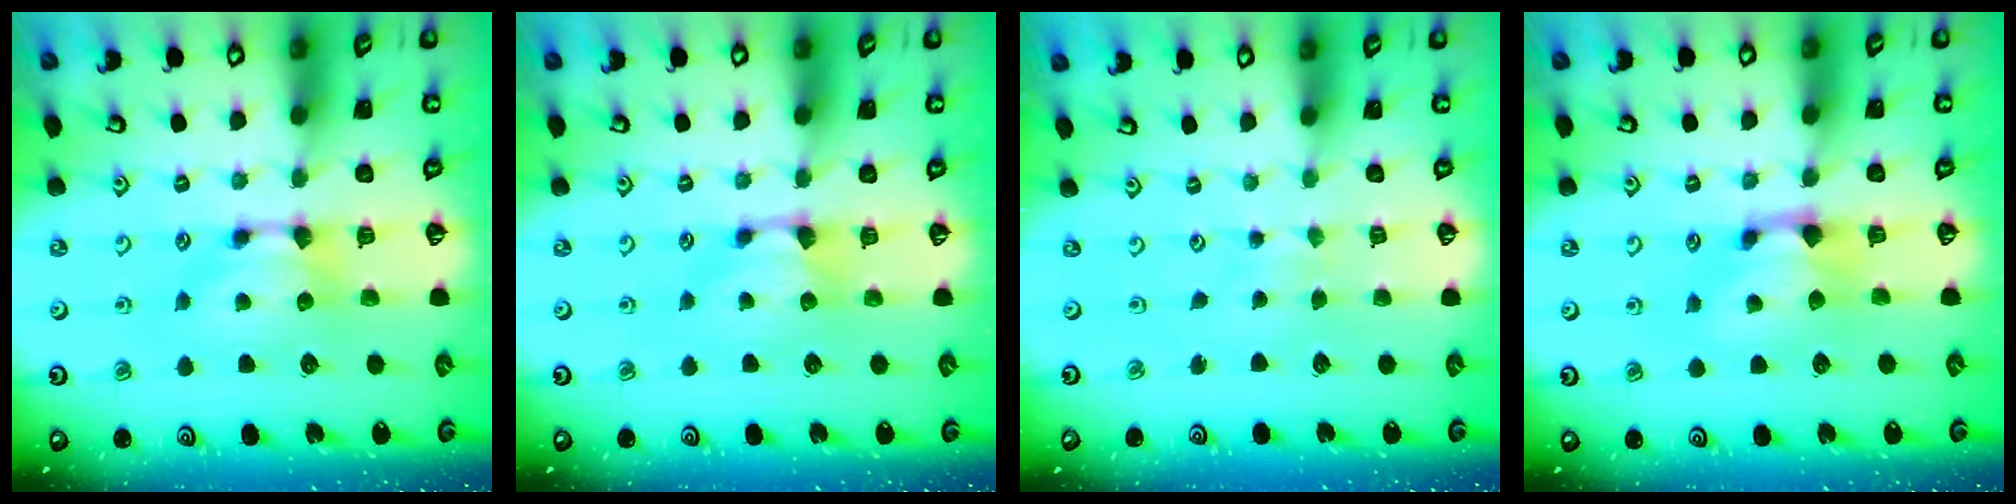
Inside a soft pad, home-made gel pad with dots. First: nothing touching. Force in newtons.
{"total": 0.8, "press": 0.2, "slide": 0.8}
{"total": 3.2, "press": 3.2, "slide": 0.2}
{"total": 0.9, "press": 0.2, "slide": 0.9}